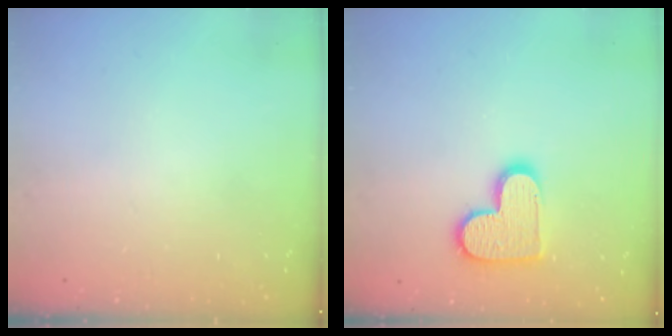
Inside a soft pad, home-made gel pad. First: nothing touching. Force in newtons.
{"total": 13.9, "press": 13.9, "slide": 0.9}